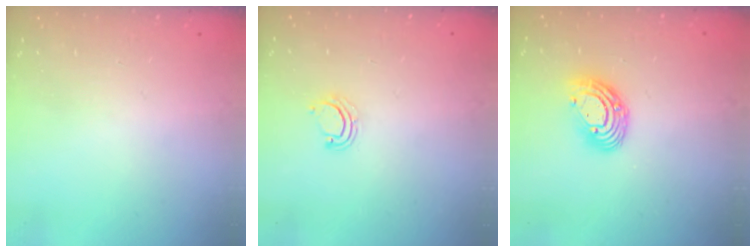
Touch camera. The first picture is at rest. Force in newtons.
{"total": 2.2, "press": 2.2, "slide": 0.1}
{"total": 10.5, "press": 10.4, "slide": 1.1}